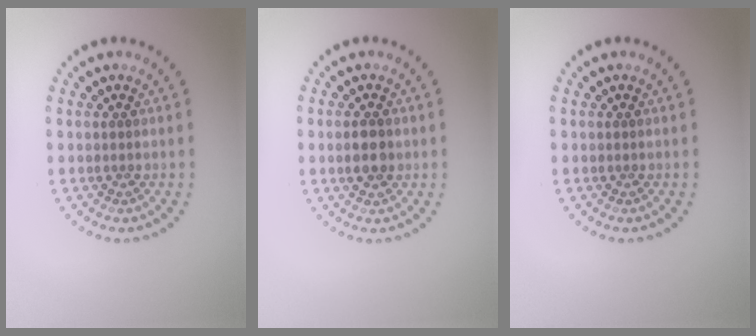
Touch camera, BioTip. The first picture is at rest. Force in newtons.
{"total": 2.7, "press": 2.7, "slide": 0.1}
{"total": 0.0}